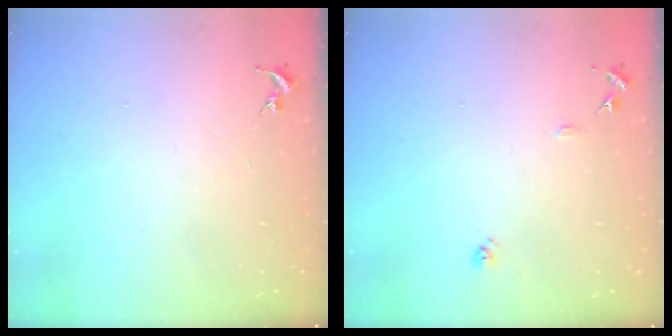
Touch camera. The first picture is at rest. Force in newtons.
{"total": 8.3, "press": 8.3, "slide": 0.7}